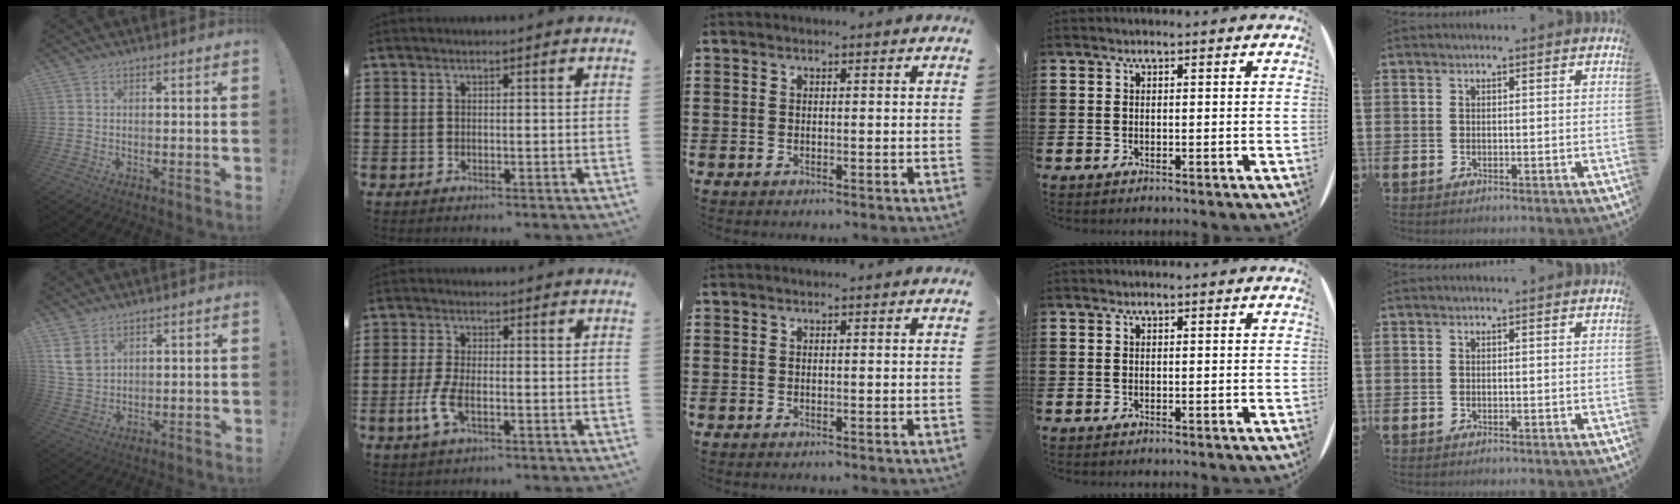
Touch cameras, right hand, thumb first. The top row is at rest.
{"thumb": {"total": 7.0, "force": [3.5, 4.7, 3.9], "torque": [-0.079, -0.007, 0.073]}, "index": {"total": 4.3, "force": [-1.5, 1.4, 3.8], "torque": [-0.091, -0.009, -0.033]}}